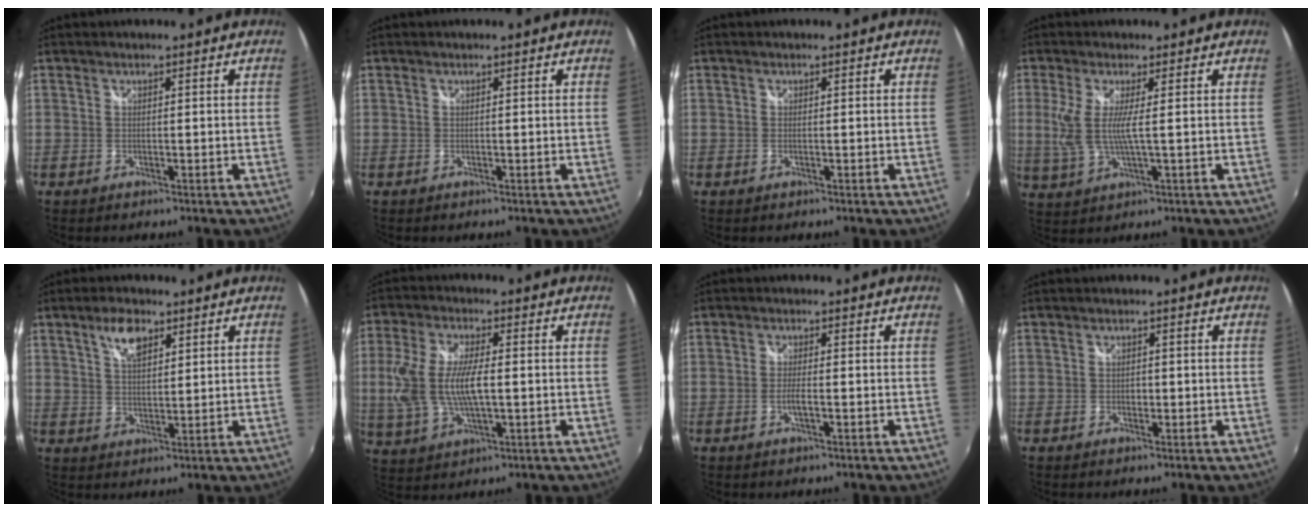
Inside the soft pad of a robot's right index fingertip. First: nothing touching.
{"total": 0.0}
{"total": 0.6, "force": [-0.1, 0.1, 0.6], "torque": [-0.012, 0.000, -0.004]}
{"total": 6.6, "force": [0.4, 0.7, 6.5], "torque": [-0.143, -0.010, 0.012]}
{"total": 5.9, "force": [3.3, 2.6, 4.1], "torque": [-0.071, 0.009, 0.061]}
{"total": 12.6, "force": [-0.4, 5.0, 11.5], "torque": [-0.243, -0.002, -0.004]}
{"total": 2.3, "force": [-0.8, 0.2, 2.2], "torque": [-0.044, -0.003, -0.015]}
{"total": 1.2, "force": [-0.3, 0.9, 0.8], "torque": [-0.013, 0.001, -0.006]}